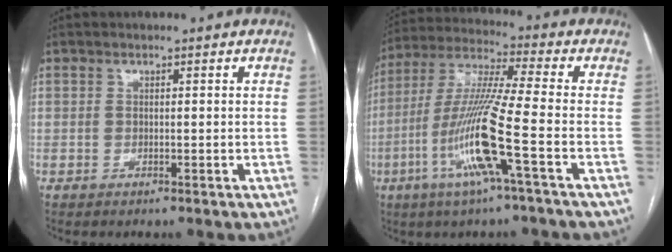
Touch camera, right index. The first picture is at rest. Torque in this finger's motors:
{"motor_torque": [2.14, 0.00, 1.05, 0.21]}